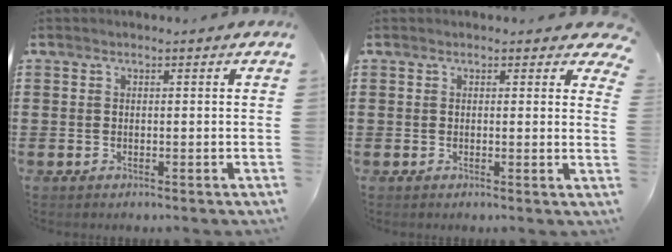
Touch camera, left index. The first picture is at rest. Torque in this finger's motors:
{"motor_torque": [-0.12, -2.01, 0.40, 0.03]}